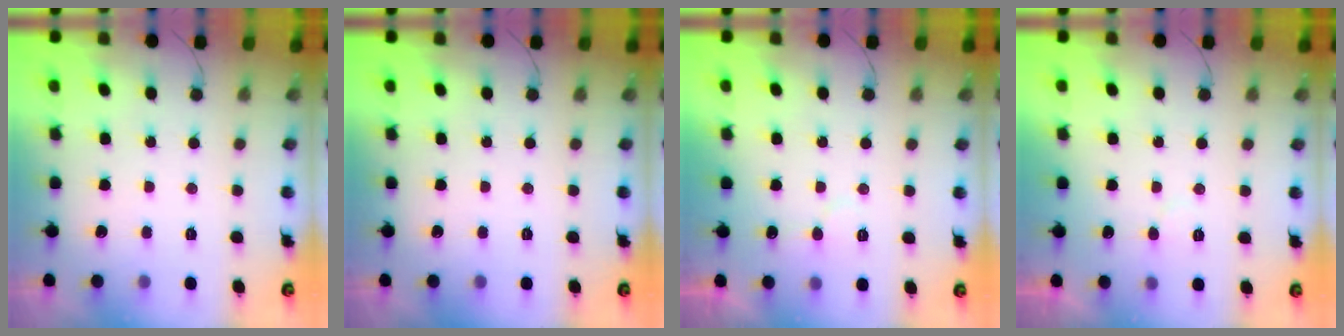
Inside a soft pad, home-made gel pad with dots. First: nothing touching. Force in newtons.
{"total": 0.0}
{"total": 6.9, "press": 6.8, "slide": 0.4}
{"total": 4.7, "press": 4.7, "slide": 0.2}